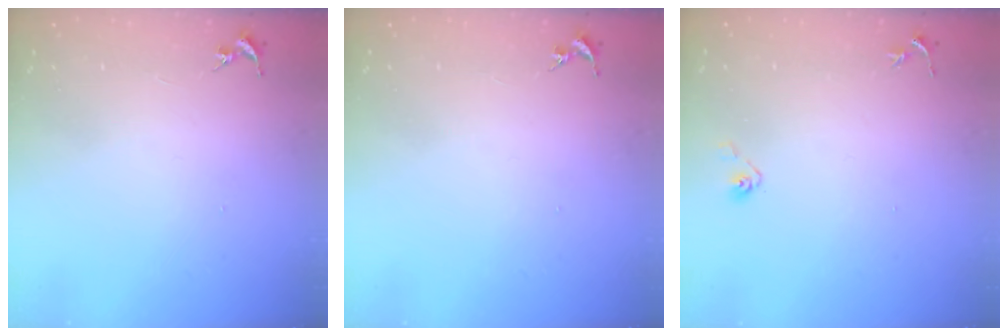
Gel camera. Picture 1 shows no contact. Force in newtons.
{"total": 0.0}
{"total": 3.6, "press": 3.3, "slide": 1.4}